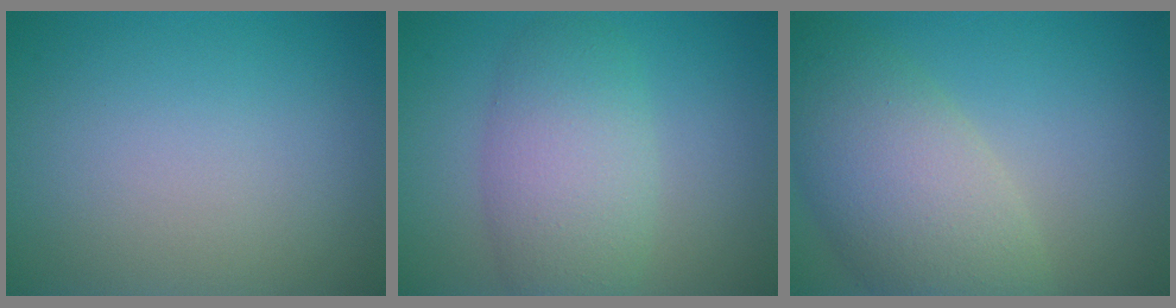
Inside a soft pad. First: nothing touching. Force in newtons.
{"total": 5.5, "press": 5.5, "slide": 0.2}
{"total": 7.7, "press": 7.7, "slide": 0.3}